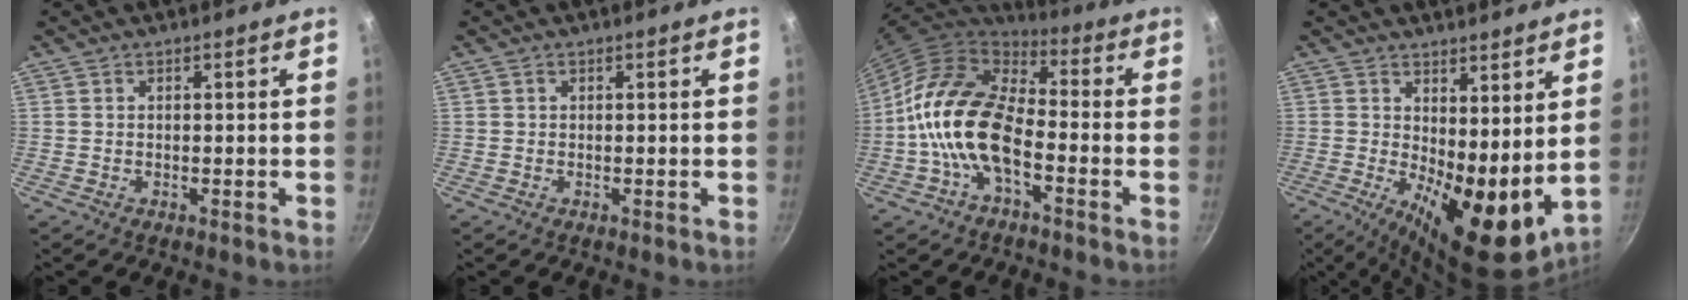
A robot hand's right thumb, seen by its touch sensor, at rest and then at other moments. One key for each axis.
{"total": 0.0}
{"total": 17.0, "fx": -4.4, "fy": 9.4, "fz": 13.4, "tx": -0.226, "ty": 0.047, "tz": -0.099}
{"total": 14.6, "fx": 2.1, "fy": 6.3, "fz": 13.0, "tx": -0.159, "ty": -0.033, "tz": 0.041}